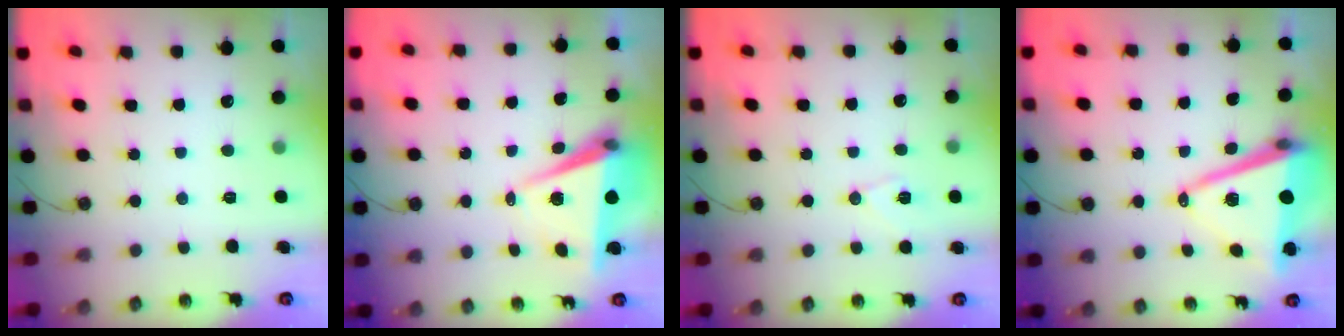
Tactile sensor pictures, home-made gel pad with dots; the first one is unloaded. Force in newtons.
{"total": 7.6, "press": 6.3, "slide": 4.4}
{"total": 7.3, "press": 7.2, "slide": 1.0}
{"total": 14.5, "press": 13.8, "slide": 4.2}